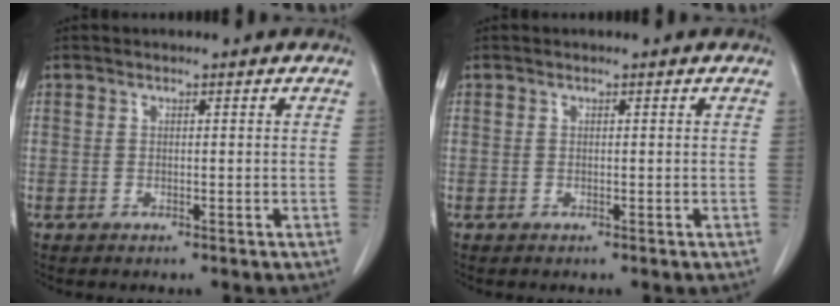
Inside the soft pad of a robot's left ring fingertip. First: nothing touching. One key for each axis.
{"total": 0.0}